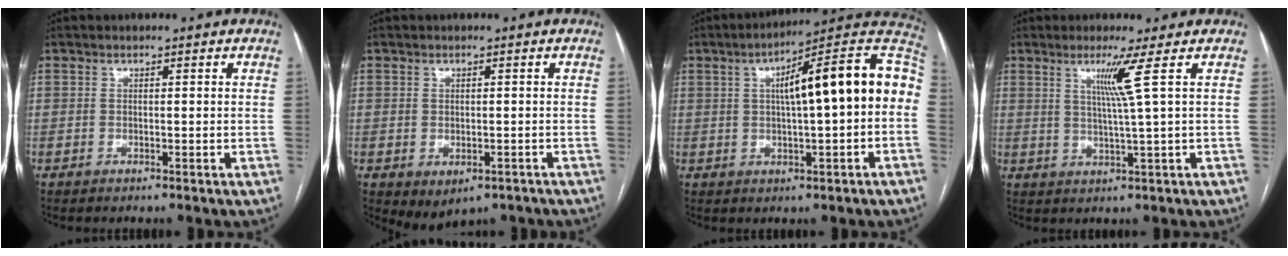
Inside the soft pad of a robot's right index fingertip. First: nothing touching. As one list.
[{"total": 4.3, "force": [-2.3, 2.7, 2.5], "torque": [-0.032, -0.004, -0.018]}, {"total": 17.3, "force": [2.2, 2.3, 17.0], "torque": [-0.246, 0.045, 0.028]}, {"total": 4.8, "force": [1.9, -1.9, 4.0], "torque": [-0.081, -0.010, 0.042]}]